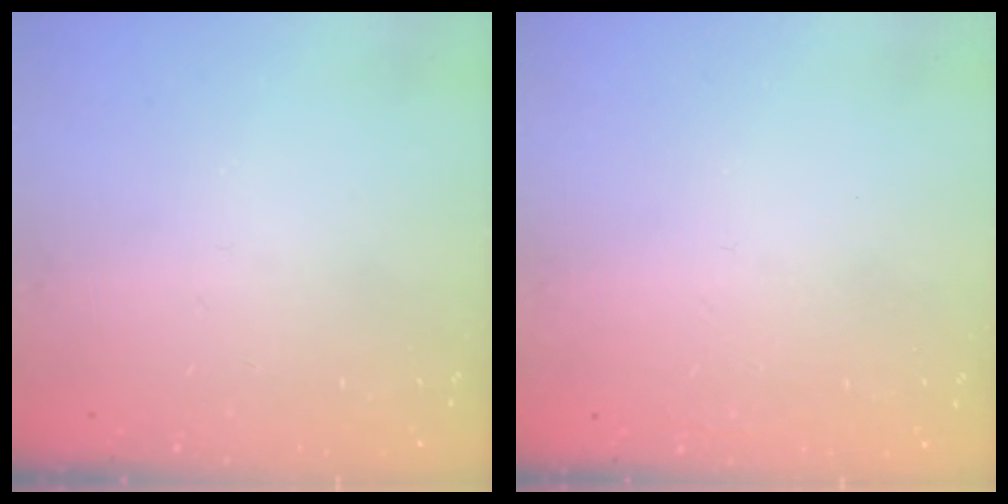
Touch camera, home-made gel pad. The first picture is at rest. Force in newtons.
{"total": 1.6, "press": 1.6, "slide": 0.1}